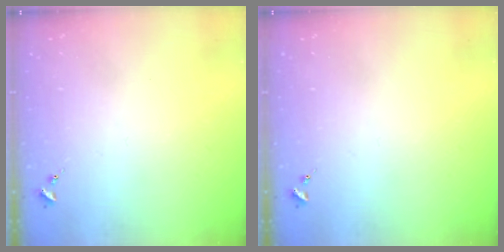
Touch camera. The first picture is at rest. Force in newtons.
{"total": 0.0}